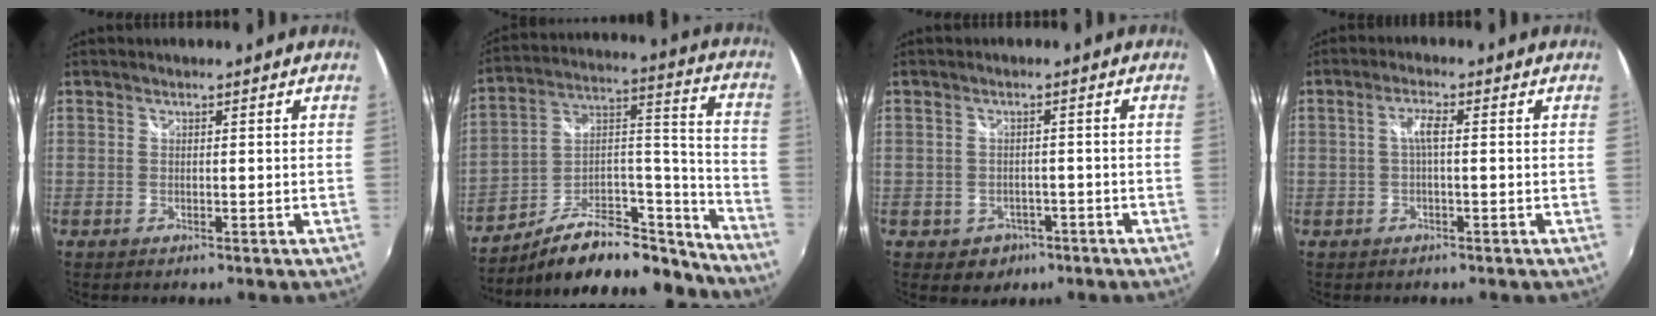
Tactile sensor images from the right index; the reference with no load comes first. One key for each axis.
{"total": 21.4, "fx": -16.7, "fy": 7.8, "fz": 10.9, "tx": -0.161, "ty": 0.043, "tz": -0.253}
{"total": 4.2, "fx": -1.9, "fy": 3.7, "fz": 0.8, "tx": -0.029, "ty": 0.003, "tz": -0.020}
{"total": 2.6, "fx": -0.1, "fy": 0.3, "fz": 2.6, "tx": -0.051, "ty": 0.006, "tz": -0.003}